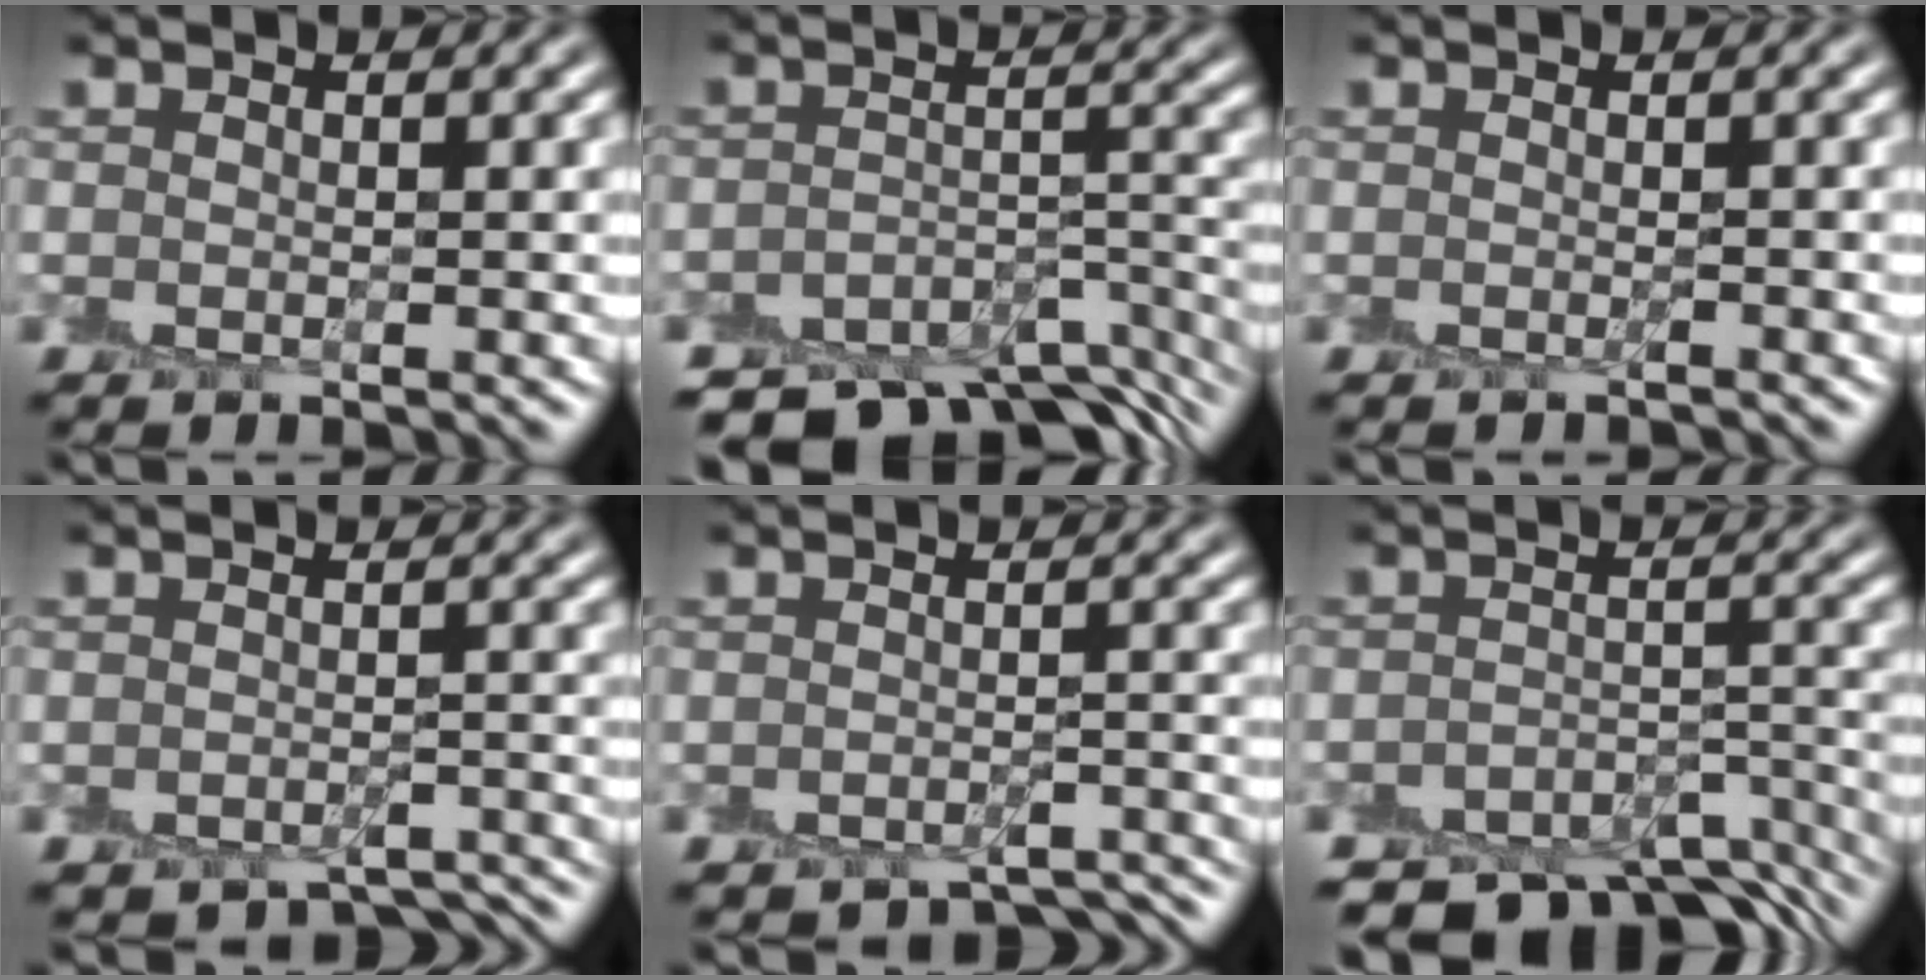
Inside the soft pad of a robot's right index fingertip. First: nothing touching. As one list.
[{"total": 9.2, "force": [-8.2, 2.7, 3.3], "torque": [-0.040, -0.009, -0.125]}, {"total": 0.7, "force": [-0.7, 0.1, 0.0], "torque": [-0.001, -0.005, -0.013]}, {"total": 4.6, "force": [-3.9, 1.9, 1.5], "torque": [-0.012, 0.000, -0.039]}, {"total": 4.5, "force": [-4.1, 1.5, 1.2], "torque": [-0.009, 0.003, -0.041]}, {"total": 8.4, "force": [-7.6, 2.5, 2.6], "torque": [-0.030, -0.007, -0.111]}]